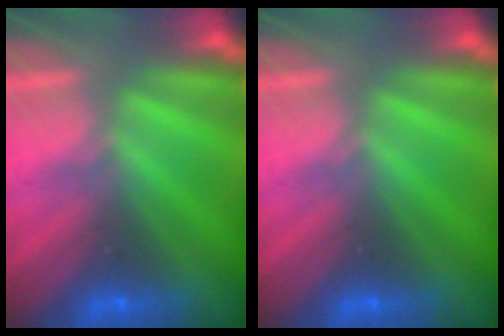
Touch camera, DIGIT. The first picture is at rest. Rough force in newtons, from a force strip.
{"total": 0.0}